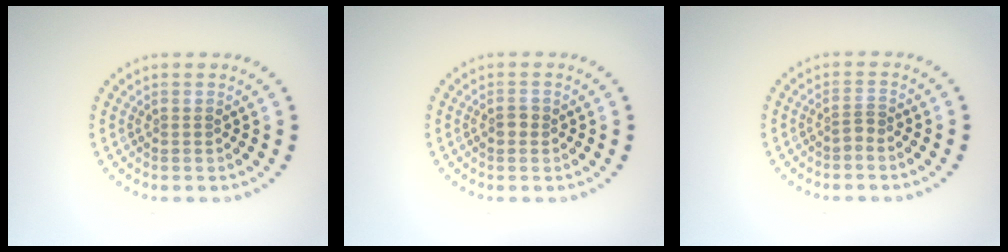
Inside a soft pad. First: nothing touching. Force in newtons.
{"total": 1.0, "press": 1.0, "slide": 0.0}
{"total": 0.8, "press": 0.5, "slide": 0.6}